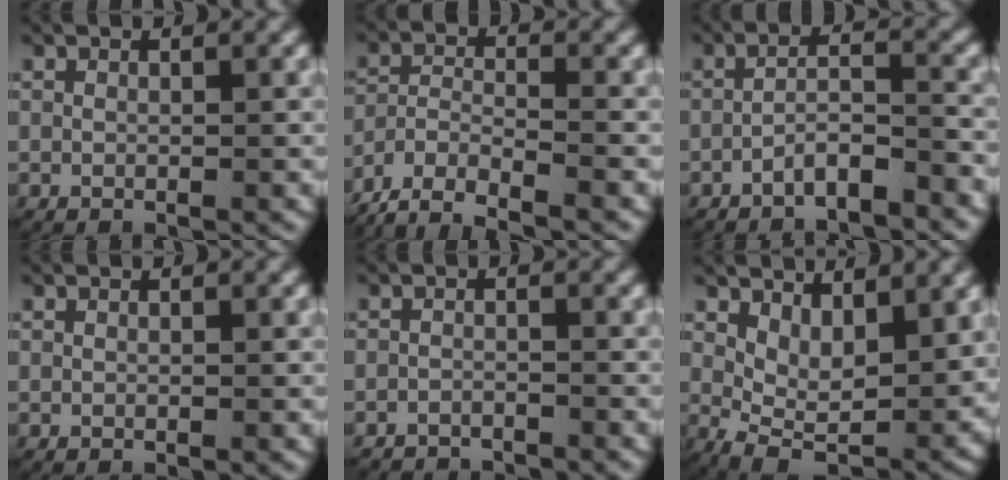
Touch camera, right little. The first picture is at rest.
{"total": 8.4, "force": [-6.5, 4.4, 3.0], "torque": [-0.066, -0.023, -0.105]}
{"total": 4.9, "force": [-4.2, 1.2, 2.1], "torque": [-0.032, -0.005, -0.069]}
{"total": 0.0}
{"total": 2.6, "force": [-2.6, 0.5, 0.1], "torque": [0.000, -0.009, -0.046]}
{"total": 7.1, "force": [-0.2, 4.1, 5.7], "torque": [-0.083, -0.029, 0.002]}